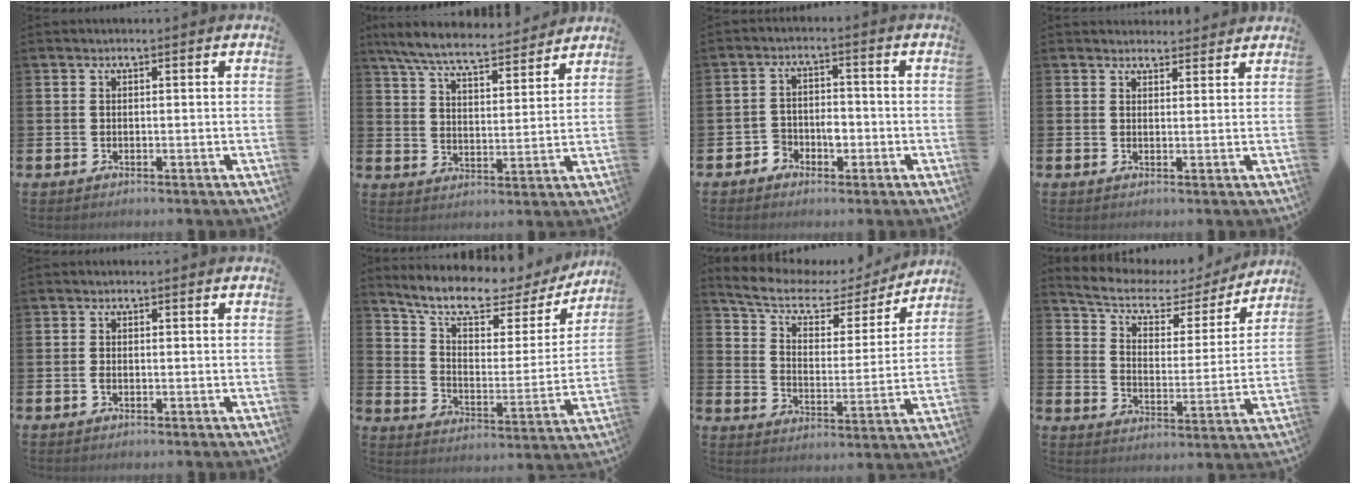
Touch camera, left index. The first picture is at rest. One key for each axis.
{"total": 7.8, "fx": 7.3, "fy": 1.2, "fz": 2.7, "tx": -0.087, "ty": -0.038, "tz": 0.129}
{"total": 3.0, "fx": -1.7, "fy": 2.2, "fz": 1.1, "tx": -0.027, "ty": 0.006, "tz": -0.039}
{"total": 2.4, "fx": 2.3, "fy": 0.7, "fz": -0.2, "tx": 0.007, "ty": -0.011, "tz": 0.040}
{"total": 0.9, "fx": -0.4, "fy": 0.4, "fz": 0.7, "tx": -0.013, "ty": 0.002, "tz": -0.009}
{"total": 9.4, "fx": 7.9, "fy": 2.8, "fz": 4.1, "tx": -0.115, "ty": -0.049, "tz": 0.134}
{"total": 6.7, "fx": 5.4, "fy": 2.9, "fz": 2.7, "tx": -0.081, "ty": -0.037, "tz": 0.084}
{"total": 6.1, "fx": 5.1, "fy": 2.7, "fz": 2.2, "tx": -0.069, "ty": -0.039, "tz": 0.079}